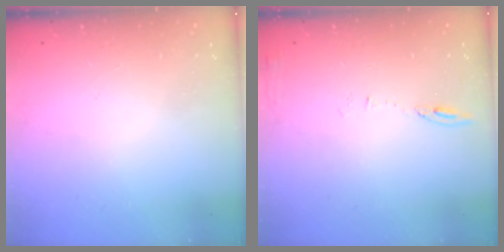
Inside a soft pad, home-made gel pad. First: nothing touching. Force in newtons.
{"total": 6.2, "press": 6.2, "slide": 0.9}